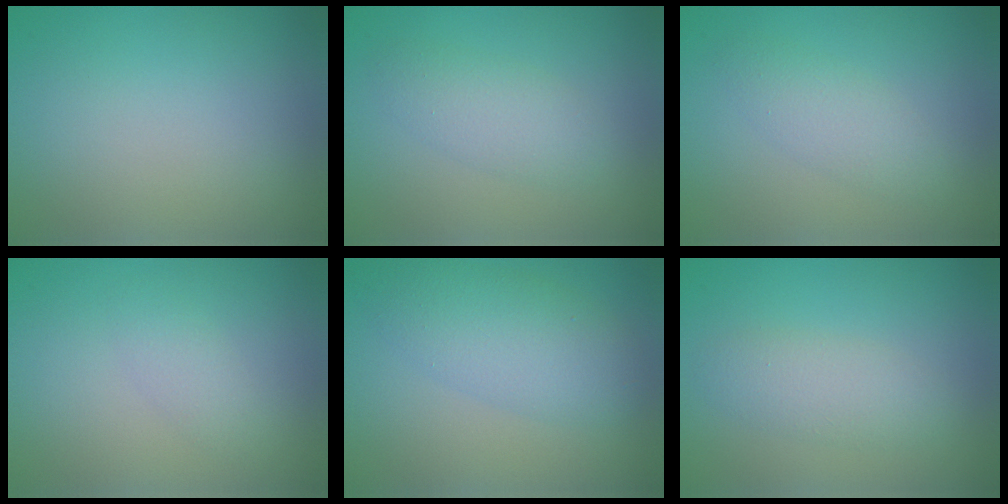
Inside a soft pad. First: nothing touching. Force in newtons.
{"total": 2.8, "press": 2.8, "slide": 0.1}
{"total": 2.3, "press": 2.3, "slide": 0.1}
{"total": 2.5, "press": 2.4, "slide": 0.3}
{"total": 5.0, "press": 5.0, "slide": 0.2}
{"total": 2.6, "press": 2.6, "slide": 0.1}